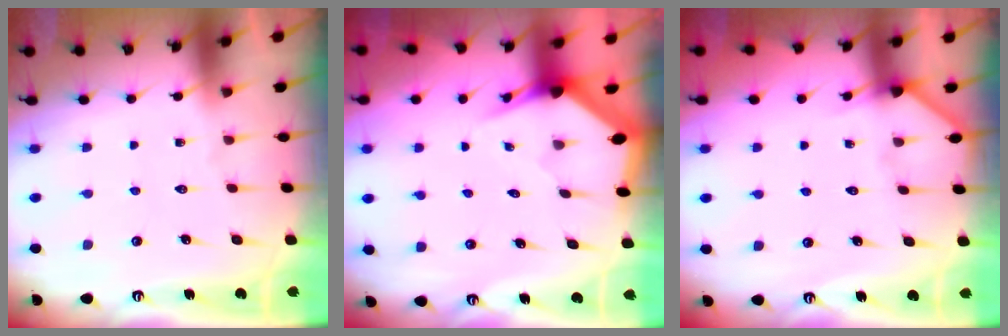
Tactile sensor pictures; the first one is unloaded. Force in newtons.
{"total": 3.4, "press": 3.4, "slide": 0.2}
{"total": 4.3, "press": 4.3, "slide": 0.3}